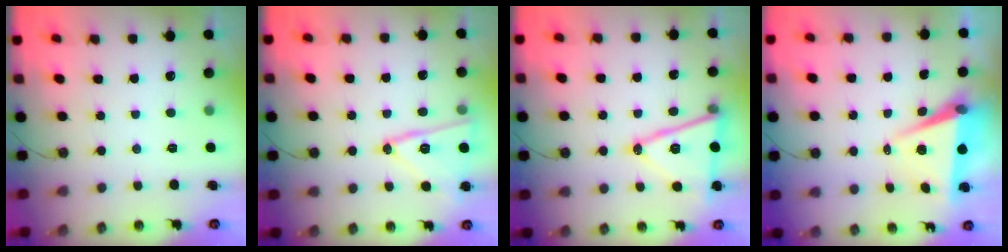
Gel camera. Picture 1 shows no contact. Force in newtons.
{"total": 14.7, "press": 14.7, "slide": 0.5}
{"total": 15.4, "press": 14.9, "slide": 3.8}
{"total": 6.4, "press": 4.7, "slide": 4.4}